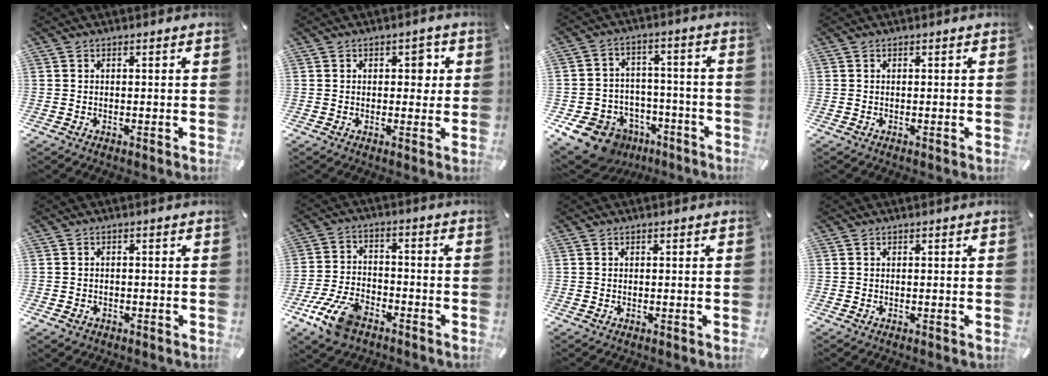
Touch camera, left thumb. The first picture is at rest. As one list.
[{"total": 3.8, "force": [0.8, 2.5, 2.7], "torque": [-0.017, -0.006, 0.001]}, {"total": 13.9, "force": [-8.1, 9.8, 5.5], "torque": [-0.097, 0.057, -0.132]}, {"total": 0.0}, {"total": 1.4, "force": [-0.7, 1.2, 0.3], "torque": [-0.006, 0.005, -0.018]}, {"total": 11.8, "force": [-7.3, 6.3, 6.9], "torque": [-0.140, 0.037, -0.135]}, {"total": 0.0}, {"total": 0.0}]